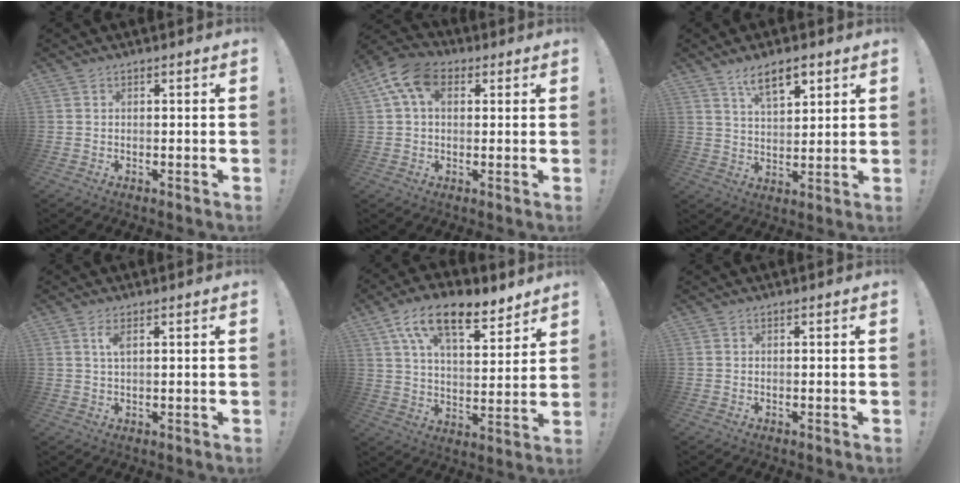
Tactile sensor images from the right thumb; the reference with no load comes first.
{"total": 11.3, "force": [4.1, 7.3, 7.6], "torque": [-0.131, 0.001, 0.079]}
{"total": 9.0, "force": [5.6, 3.5, 6.2], "torque": [-0.099, -0.020, 0.100]}
{"total": 2.6, "force": [1.2, 0.6, 2.3], "torque": [-0.032, -0.004, 0.016]}
{"total": 15.2, "force": [10.2, 6.1, 9.4], "torque": [-0.161, -0.055, 0.179]}
{"total": 0.0}